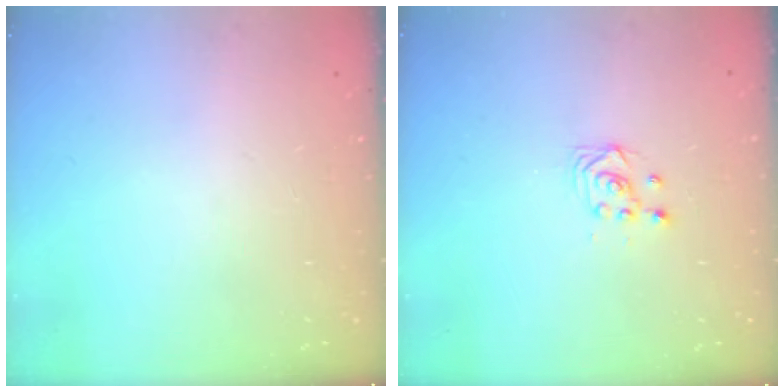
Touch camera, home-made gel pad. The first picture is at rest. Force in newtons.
{"total": 3.4, "press": 3.4, "slide": 0.5}